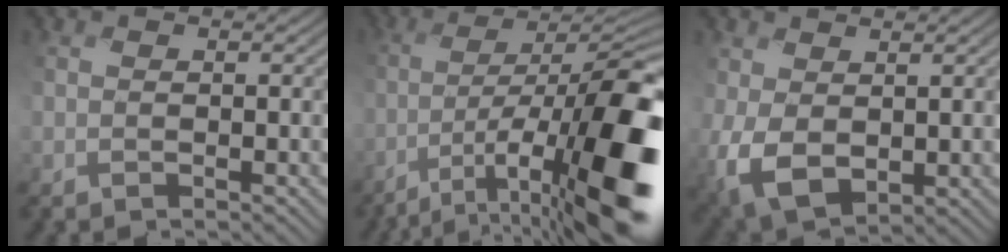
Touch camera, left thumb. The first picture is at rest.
{"total": 18.4, "force": [-7.5, 5.2, 16.0], "torque": [-0.247, -0.019, -0.117]}
{"total": 6.5, "force": [-0.1, 4.3, 5.0], "torque": [-0.131, -0.018, 0.005]}